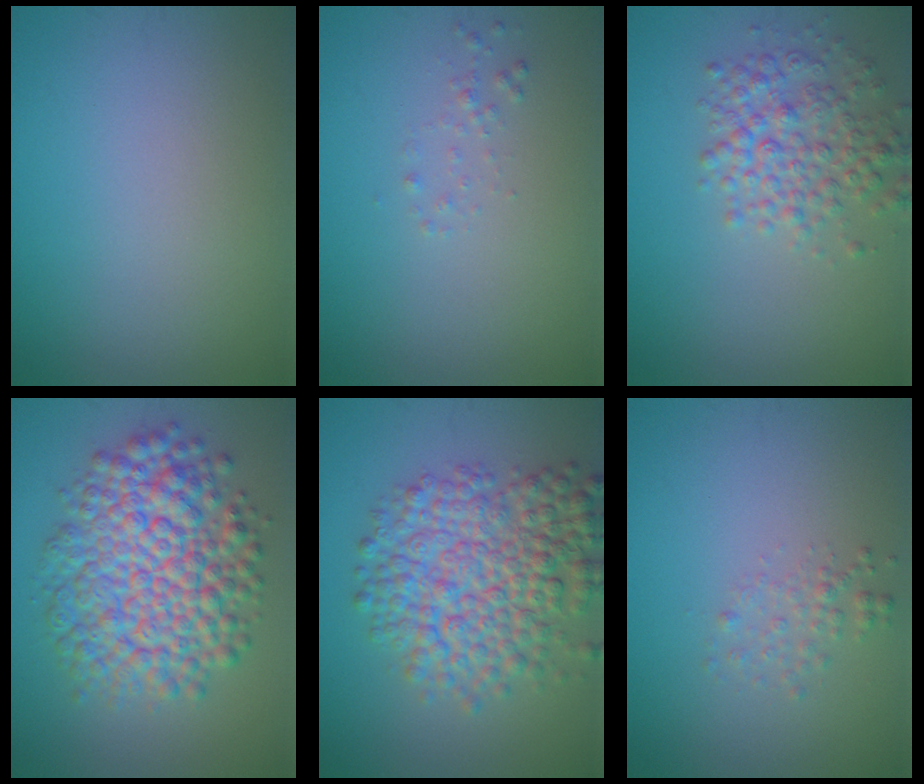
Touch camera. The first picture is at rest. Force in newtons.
{"total": 0.7, "press": 0.7, "slide": 0.0}
{"total": 4.2, "press": 4.2, "slide": 0.1}
{"total": 9.5, "press": 9.5, "slide": 0.3}
{"total": 8.4, "press": 8.4, "slide": 0.3}
{"total": 1.4, "press": 1.4, "slide": 0.1}